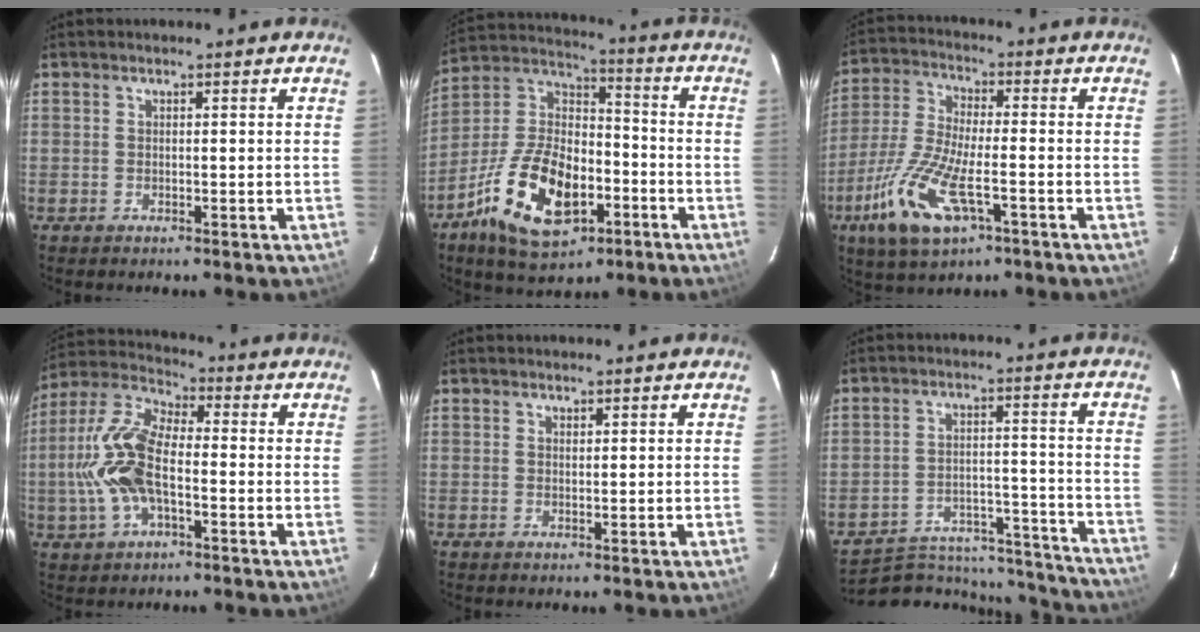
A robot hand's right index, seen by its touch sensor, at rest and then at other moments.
{"total": 19.5, "force": [-8.5, 10.7, 13.8], "torque": [-0.291, 0.009, -0.140]}
{"total": 14.4, "force": [-6.4, 5.2, 11.8], "torque": [-0.265, -0.019, -0.123]}
{"total": 13.7, "force": [-2.3, 6.6, 11.8], "torque": [-0.259, 0.011, -0.050]}
{"total": 0.7, "force": [0.6, 0.3, 0.1], "torque": [-0.002, 0.000, 0.011]}
{"total": 17.6, "force": [-16.4, 5.4, 3.4], "torque": [-0.064, 0.037, -0.215]}